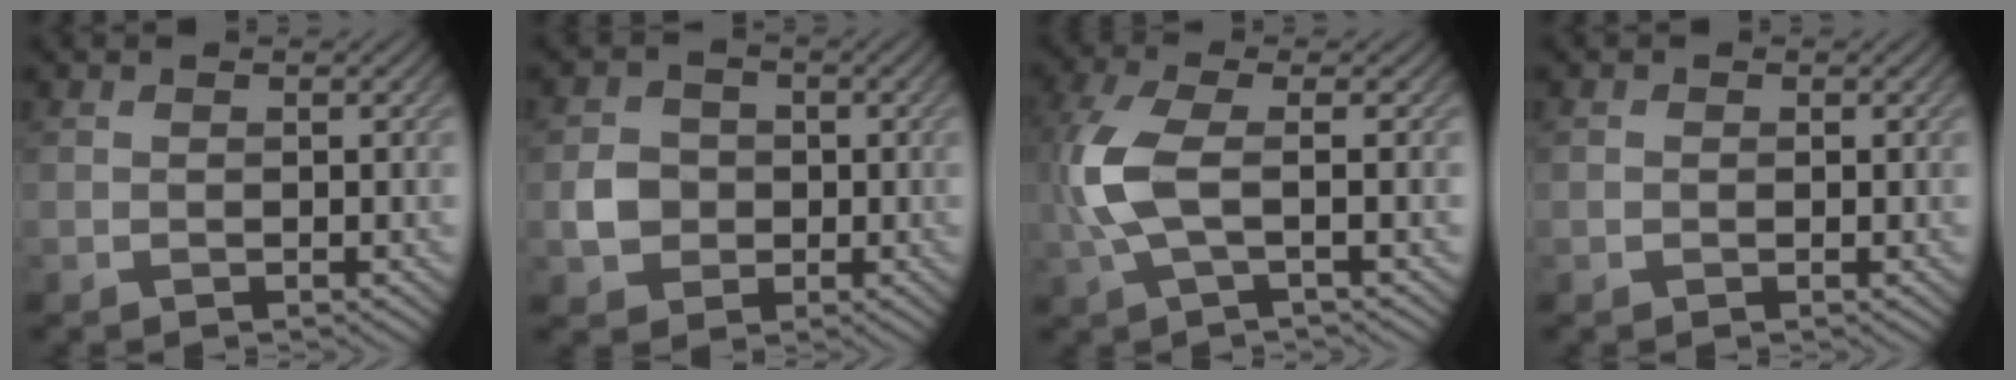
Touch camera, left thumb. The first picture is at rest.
{"total": 3.9, "force": [-0.5, 3.5, 1.5], "torque": [-0.032, 0.000, -0.016]}
{"total": 6.8, "force": [0.0, 2.2, 6.4], "torque": [-0.165, 0.004, -0.004]}
{"total": 0.5, "force": [0.0, 0.5, 0.1], "torque": [0.001, -0.004, -0.002]}